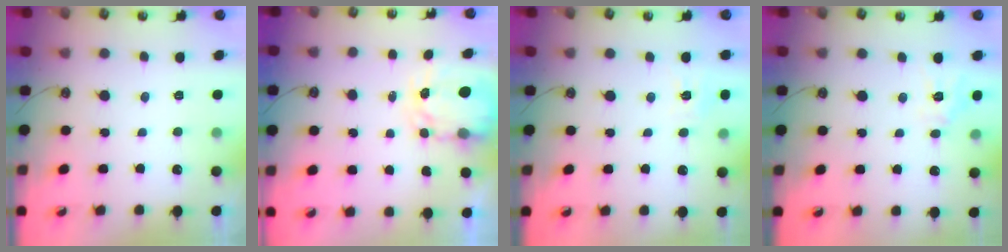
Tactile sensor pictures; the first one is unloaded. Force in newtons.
{"total": 3.7, "press": 3.7, "slide": 0.3}
{"total": 6.7, "press": 6.7, "slide": 0.7}
{"total": 9.0, "press": 9.0, "slide": 0.5}